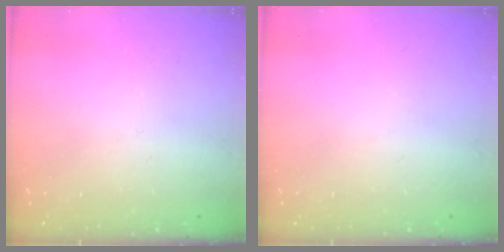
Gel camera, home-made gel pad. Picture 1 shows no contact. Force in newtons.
{"total": 0.0}